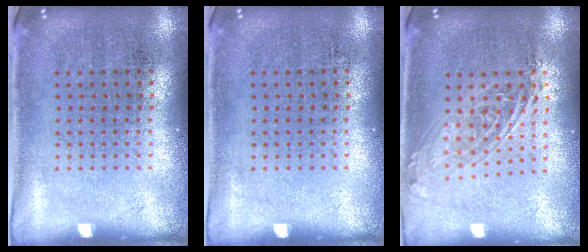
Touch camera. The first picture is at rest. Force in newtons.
{"total": 0.0}
{"total": 1.6, "press": 1.3, "slide": 0.9}